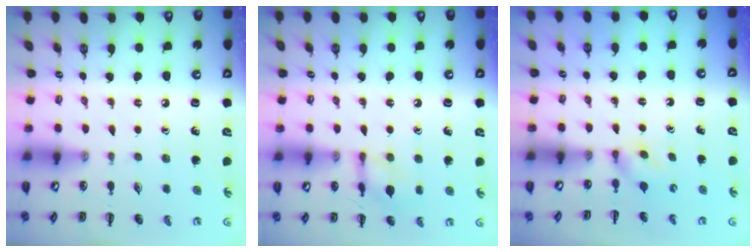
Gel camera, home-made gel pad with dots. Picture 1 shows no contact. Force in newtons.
{"total": 8.6, "press": 8.6, "slide": 0.4}
{"total": 3.5, "press": 3.4, "slide": 0.9}